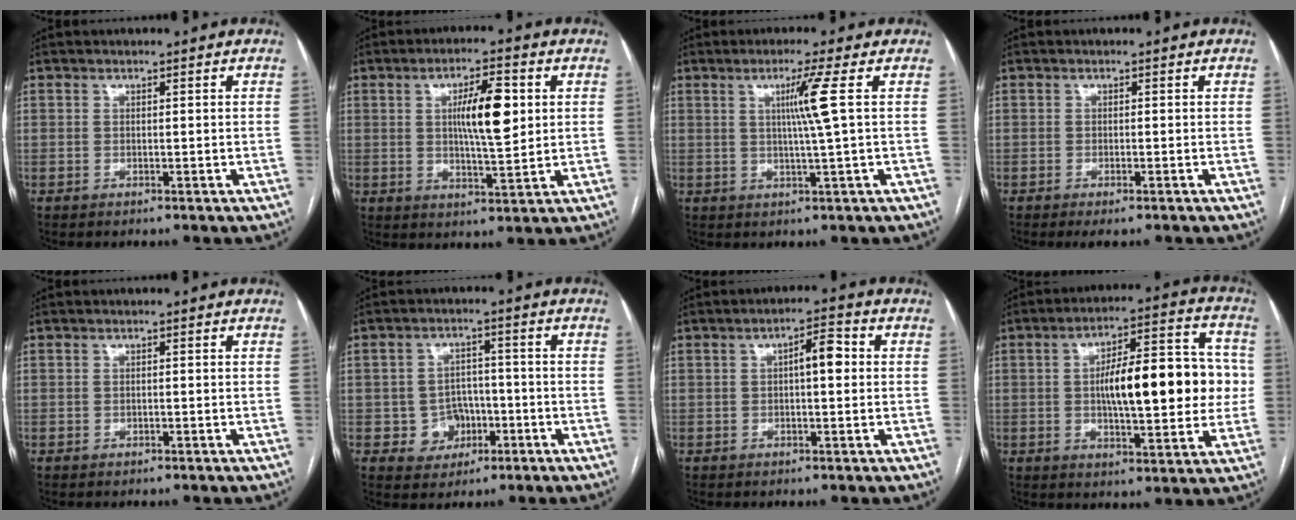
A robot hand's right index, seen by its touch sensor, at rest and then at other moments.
{"total": 8.8, "force": [1.8, 1.8, 8.4], "torque": [-0.143, 0.006, 0.032]}
{"total": 5.2, "force": [1.3, -1.7, 4.7], "torque": [-0.088, -0.005, 0.025]}
{"total": 1.9, "force": [-1.3, 0.3, 1.3], "torque": [-0.019, -0.004, -0.017]}
{"total": 0.0}
{"total": 5.4, "force": [-1.6, 4.9, 1.5], "torque": [-0.016, 0.015, -0.015]}
{"total": 4.4, "force": [0.7, 1.2, 4.2], "torque": [-0.065, 0.015, 0.007]}
{"total": 16.6, "force": [0.5, 5.1, 15.8], "torque": [-0.233, 0.034, 0.010]}